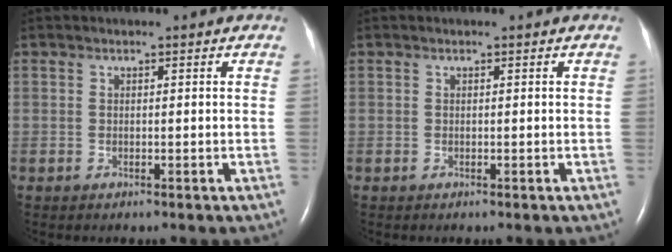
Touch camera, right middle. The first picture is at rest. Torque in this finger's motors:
{"motor_torque": [0.03, -0.07, 0.00, 0.00]}